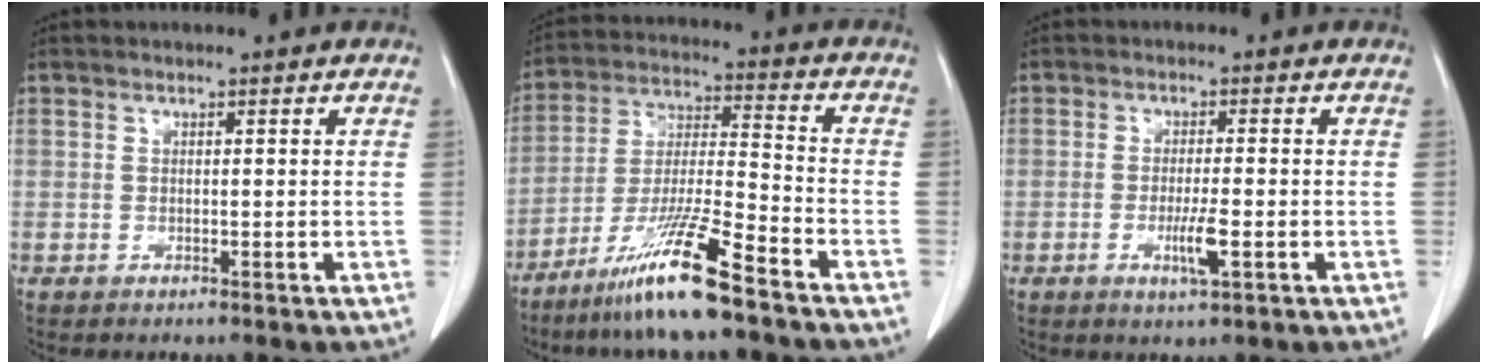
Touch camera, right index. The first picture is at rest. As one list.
[{"total": 13.1, "force": [-9.0, -0.5, 9.5], "torque": [-0.189, -0.031, -0.170]}, {"total": 4.0, "force": [-1.3, 0.2, 3.7], "torque": [-0.070, -0.007, -0.022]}]